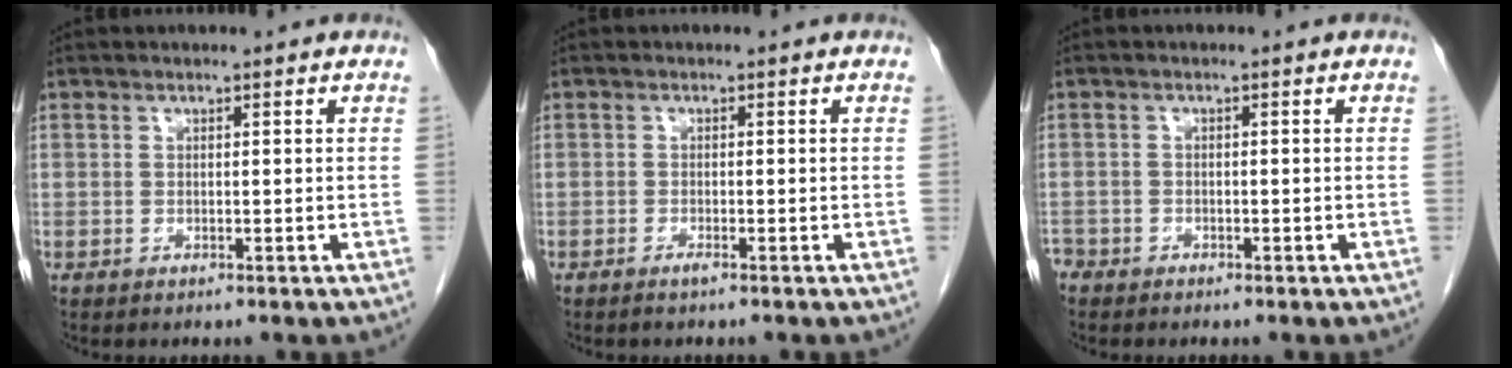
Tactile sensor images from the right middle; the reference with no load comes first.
{"total": 1.0, "force": [-0.8, -0.1, 0.6], "torque": [-0.014, -0.001, -0.015]}
{"total": 2.2, "force": [-1.8, 1.2, 0.3], "torque": [-0.011, 0.001, -0.034]}